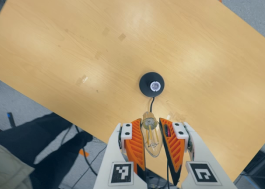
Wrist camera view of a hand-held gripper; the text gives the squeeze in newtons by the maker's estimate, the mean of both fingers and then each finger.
{"total": 20.5, "left": 22.2, "right": 18.7}